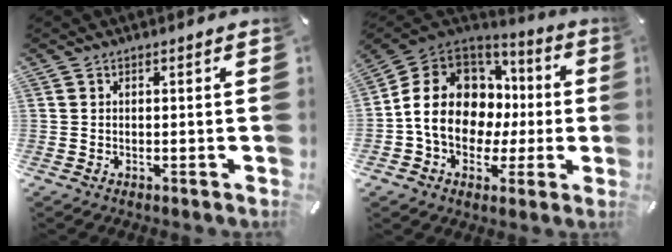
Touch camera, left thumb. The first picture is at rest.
{"total": 15.7, "force": [-0.8, 13.1, 8.6], "torque": [-0.165, 0.005, -0.006]}